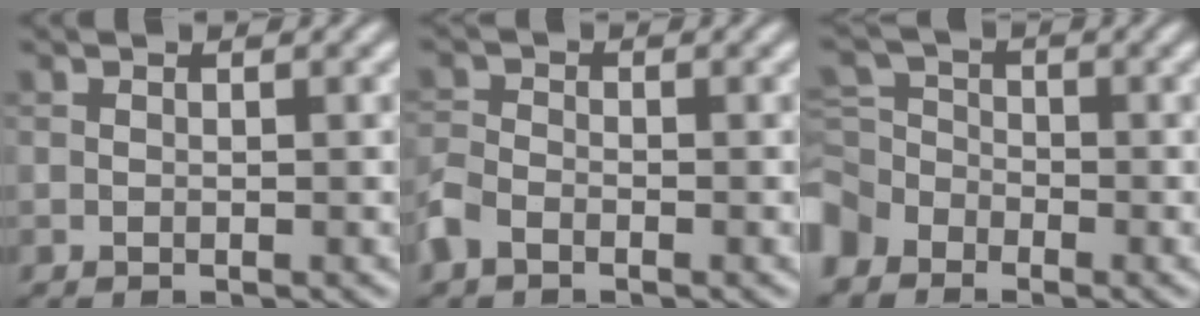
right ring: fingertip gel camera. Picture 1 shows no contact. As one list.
[{"total": 2.4, "force": [-1.6, 1.4, 1.0], "torque": [-0.024, 0.002, -0.044]}, {"total": 3.9, "force": [-2.7, 2.6, 1.0], "torque": [-0.018, 0.004, -0.060]}]